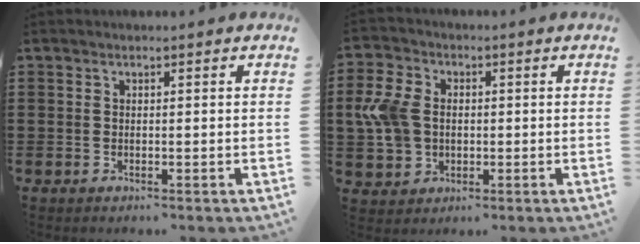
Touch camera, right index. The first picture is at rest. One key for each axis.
{"total": 8.3, "fx": 0.3, "fy": 6.2, "fz": 5.5, "tx": -0.163, "ty": 0.006, "tz": -0.003}